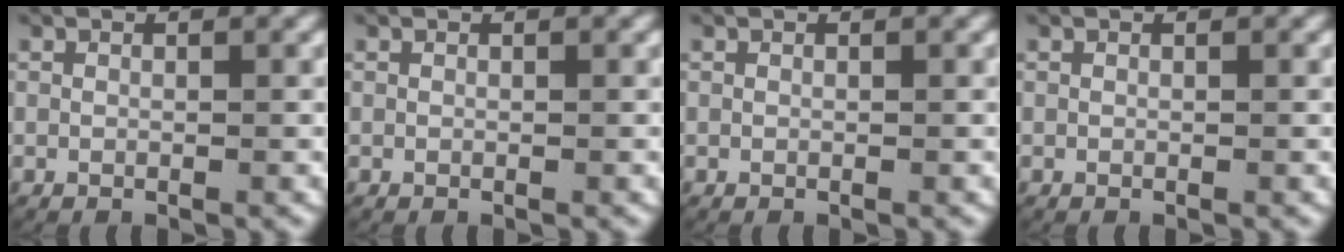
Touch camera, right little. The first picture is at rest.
{"total": 0.0}
{"total": 0.0}
{"total": 0.0}